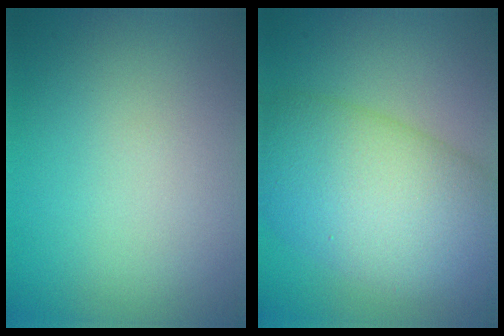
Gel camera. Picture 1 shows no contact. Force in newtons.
{"total": 10.4, "press": 10.4, "slide": 0.4}